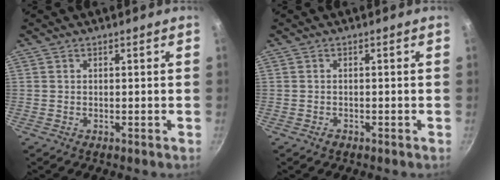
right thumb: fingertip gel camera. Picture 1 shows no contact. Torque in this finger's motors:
{"motor_torque": [-0.12, 0.16, -0.28, 0.01, 0.05]}